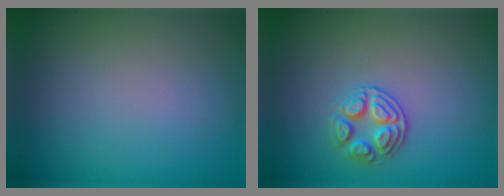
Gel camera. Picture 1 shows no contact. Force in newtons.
{"total": 2.6, "press": 2.6, "slide": 0.5}